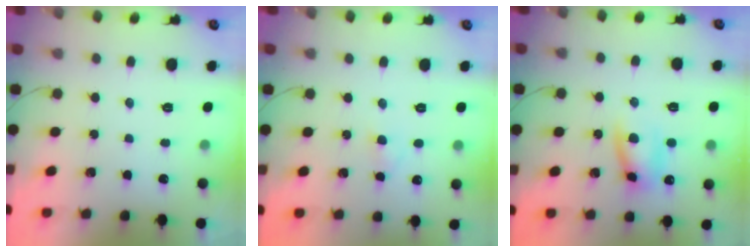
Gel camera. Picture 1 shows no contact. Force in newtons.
{"total": 1.9, "press": 1.7, "slide": 0.8}
{"total": 9.4, "press": 9.3, "slide": 1.3}